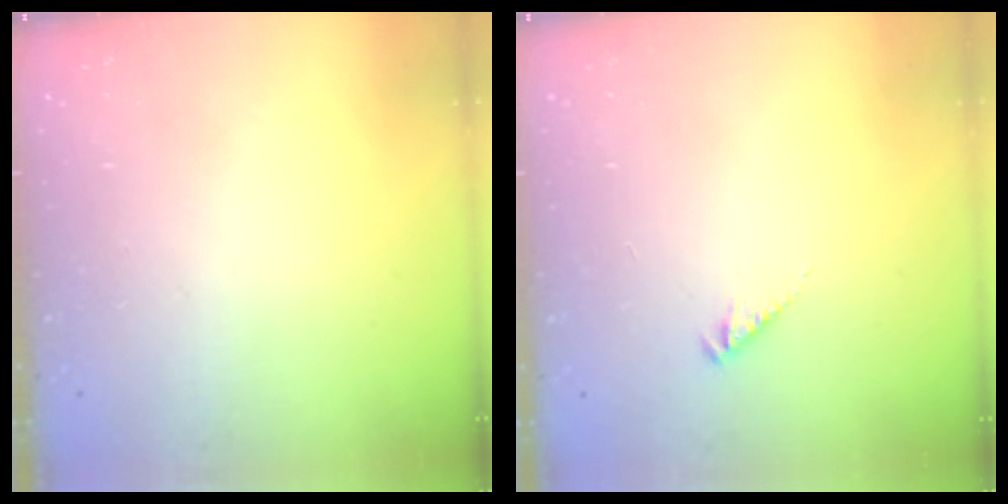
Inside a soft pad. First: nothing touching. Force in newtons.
{"total": 1.8, "press": 1.7, "slide": 0.4}